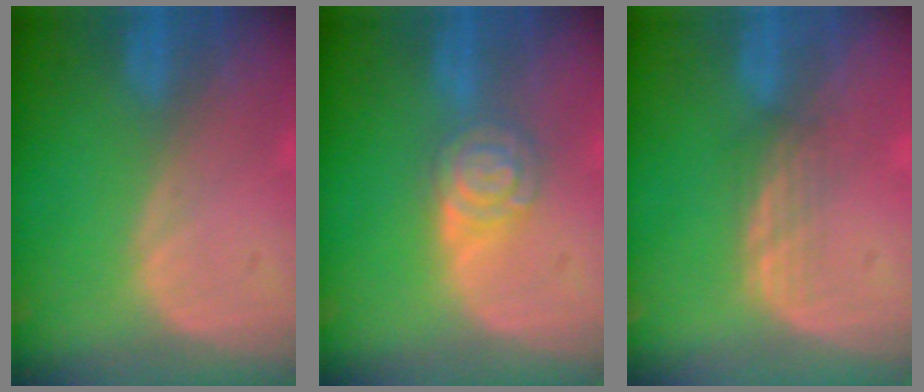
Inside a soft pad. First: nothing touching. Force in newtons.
{"total": 5.4, "press": 5.3, "slide": 0.4}
{"total": 2.4, "press": 2.3, "slide": 0.5}